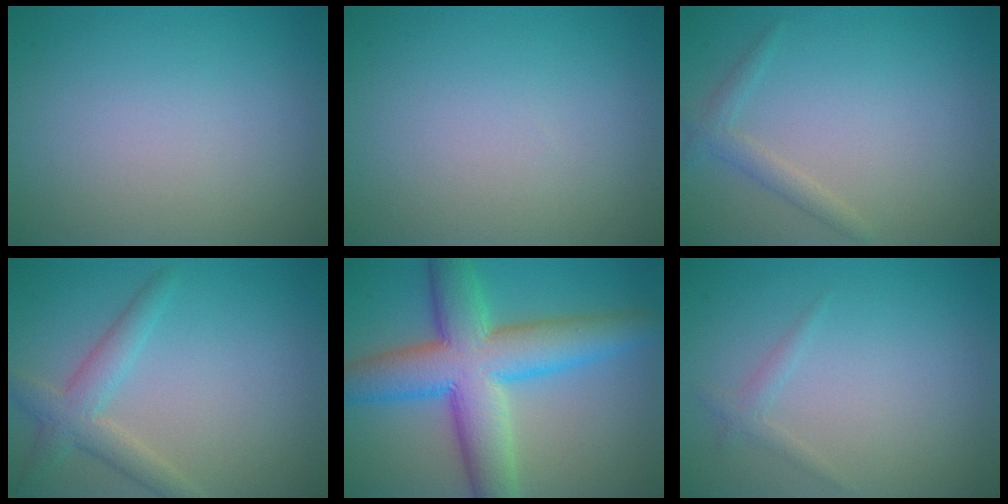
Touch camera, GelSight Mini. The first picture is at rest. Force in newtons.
{"total": 0.0}
{"total": 1.5, "press": 1.5, "slide": 0.1}
{"total": 3.1, "press": 3.1, "slide": 0.1}
{"total": 10.2, "press": 10.2, "slide": 0.2}
{"total": 1.0, "press": 1.0, "slide": 0.0}